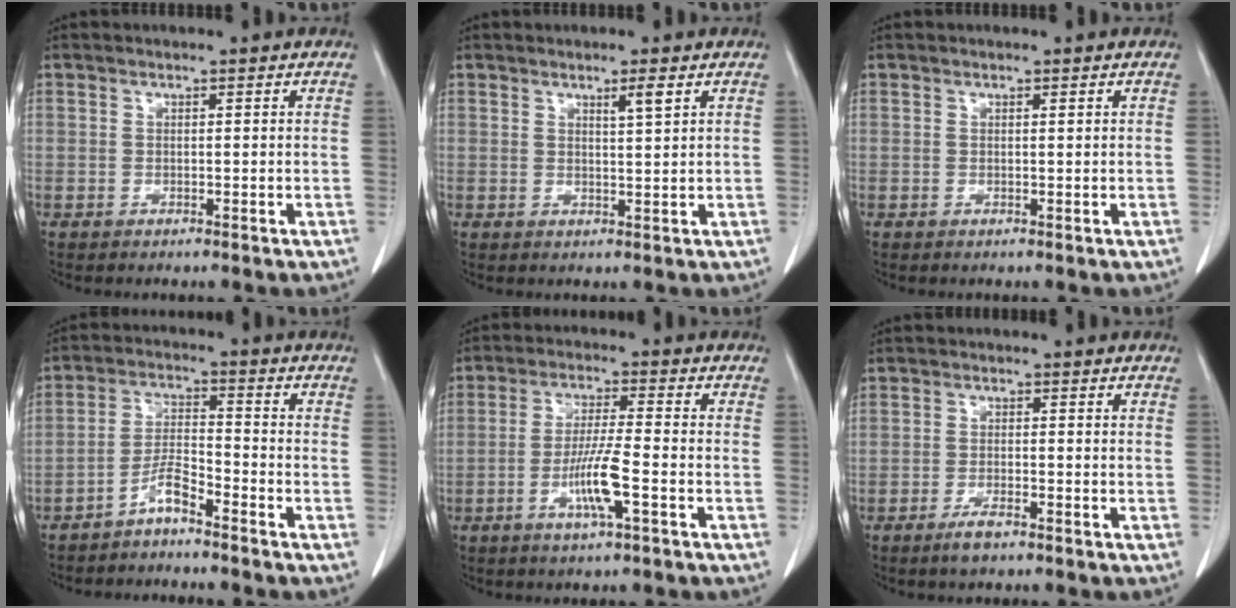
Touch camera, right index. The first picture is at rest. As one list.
[{"total": 2.1, "force": [1.3, -0.2, 1.7], "torque": [-0.032, -0.004, 0.023]}, {"total": 0.0}, {"total": 4.3, "force": [-3.5, 0.3, 2.4], "torque": [-0.050, 0.001, -0.070]}, {"total": 7.3, "force": [-2.7, 0.0, 6.8], "torque": [-0.132, -0.006, -0.051]}, {"total": 2.7, "force": [-1.9, 0.5, 1.8], "torque": [-0.036, -0.001, -0.034]}]